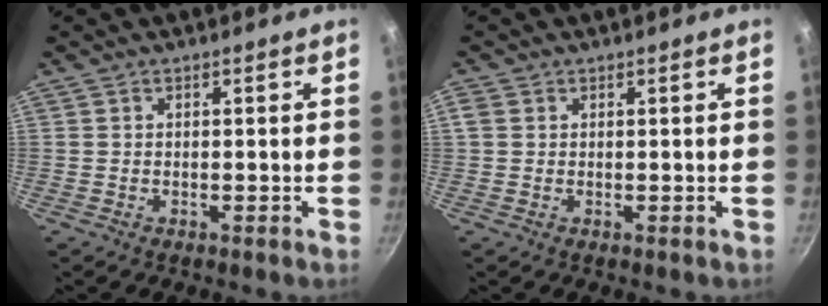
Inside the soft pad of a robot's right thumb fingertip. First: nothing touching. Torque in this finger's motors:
{"motor_torque": [0.16, 0.25, 0.03, 0.04, 0.14]}